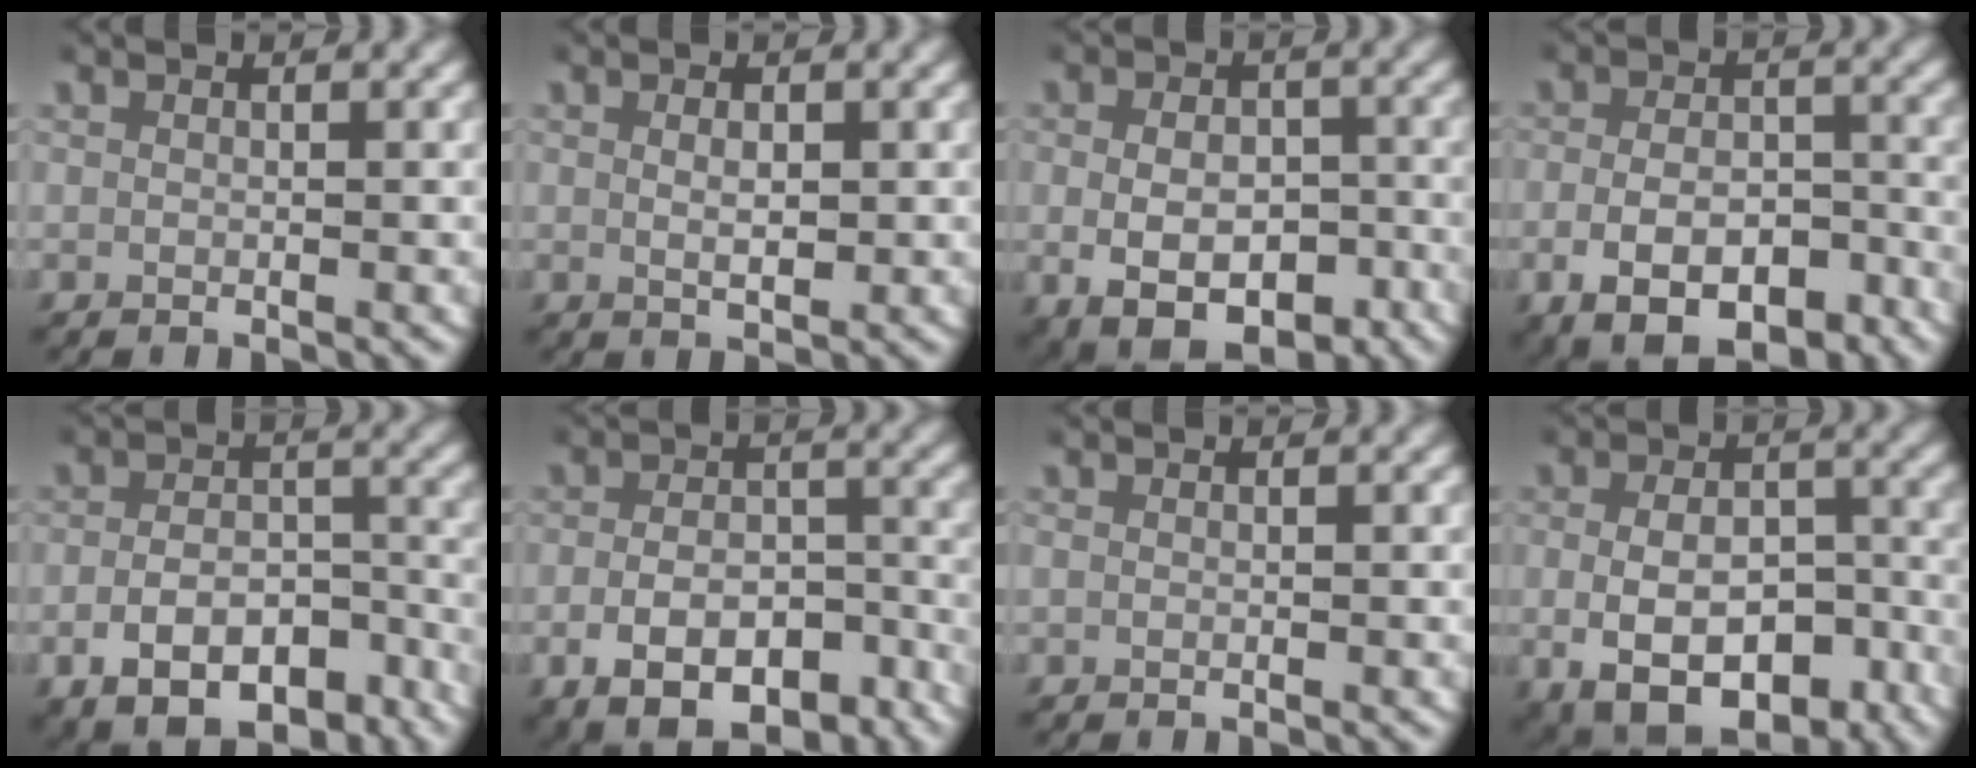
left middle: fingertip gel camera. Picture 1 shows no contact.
{"total": 1.7, "force": [0.3, 0.6, 1.5], "torque": [-0.026, -0.009, 0.012]}
{"total": 8.3, "force": [-4.2, 5.2, 4.8], "torque": [-0.077, -0.033, -0.053]}
{"total": 7.6, "force": [-4.2, 4.4, 4.5], "torque": [-0.066, -0.017, -0.065]}
{"total": 8.1, "force": [-5.5, 4.6, 3.7], "torque": [-0.051, -0.013, -0.087]}
{"total": 8.0, "force": [-5.1, 4.6, 4.1], "torque": [-0.056, -0.017, -0.079]}
{"total": 0.0}
{"total": 10.3, "force": [-5.2, 6.6, 6.1], "torque": [-0.110, -0.038, -0.068]}